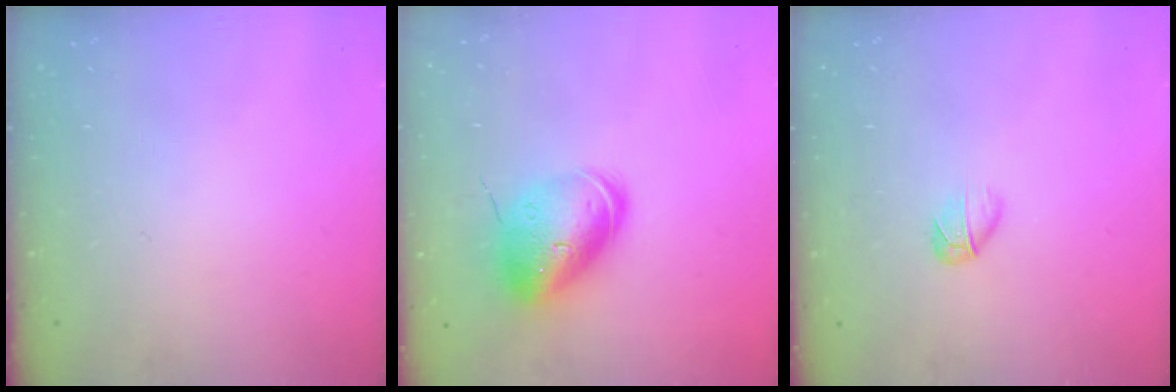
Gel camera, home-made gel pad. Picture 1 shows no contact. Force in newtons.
{"total": 13.9, "press": 13.6, "slide": 2.6}
{"total": 2.8, "press": 2.7, "slide": 0.9}